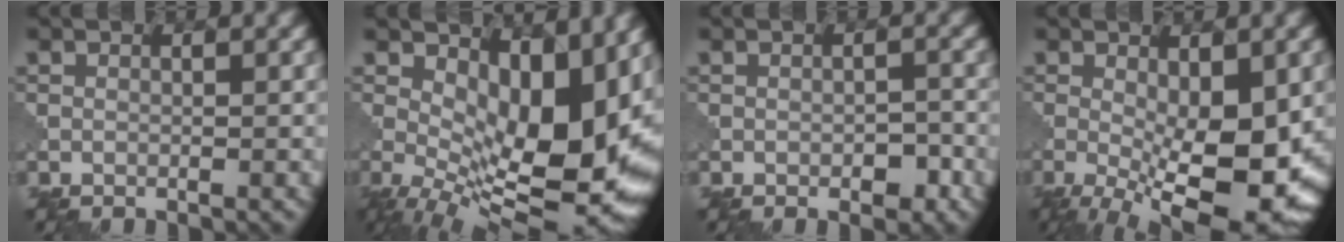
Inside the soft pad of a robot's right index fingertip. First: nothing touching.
{"total": 14.2, "force": [1.2, 6.8, 12.4], "torque": [-0.162, -0.013, 0.035]}
{"total": 1.9, "force": [-0.7, 1.0, 1.4], "torque": [-0.020, -0.002, -0.011]}
{"total": 11.7, "force": [-2.4, 4.3, 10.7], "torque": [-0.173, -0.025, -0.028]}